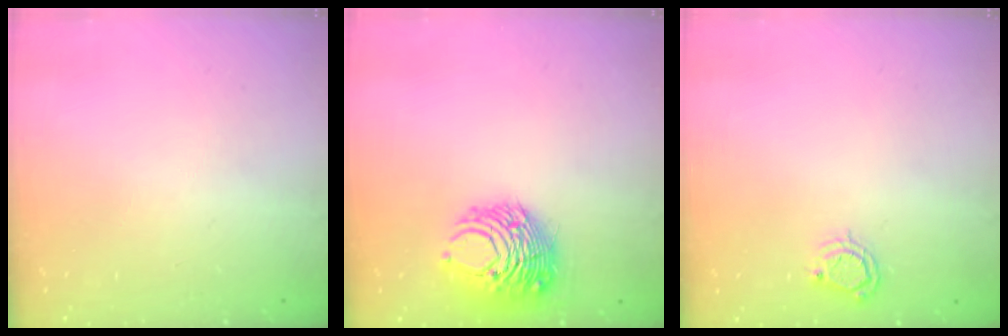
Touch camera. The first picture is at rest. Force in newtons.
{"total": 10.7, "press": 10.7, "slide": 0.7}
{"total": 4.5, "press": 4.4, "slide": 0.6}